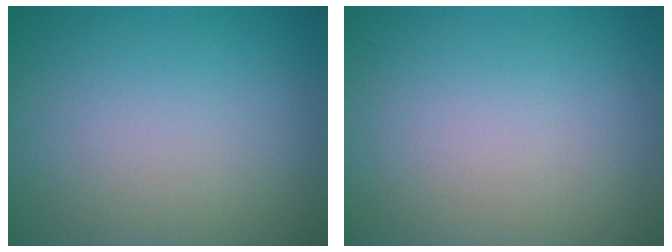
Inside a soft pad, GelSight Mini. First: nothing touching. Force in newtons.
{"total": 0.0}